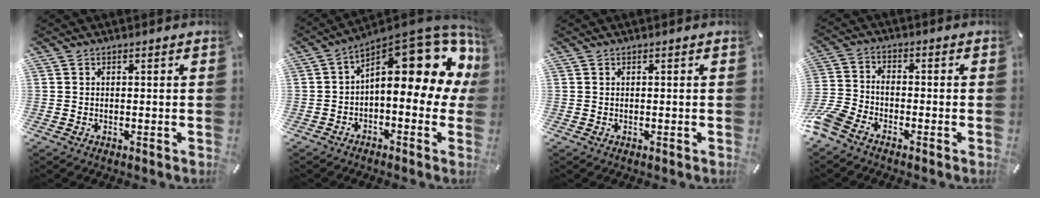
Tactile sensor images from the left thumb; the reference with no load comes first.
{"total": 17.8, "force": [7.4, 7.9, 14.1], "torque": [-0.177, -0.071, 0.125]}
{"total": 0.0}
{"total": 6.5, "force": [-4.5, 3.4, 3.2], "torque": [-0.101, -0.001, -0.096]}